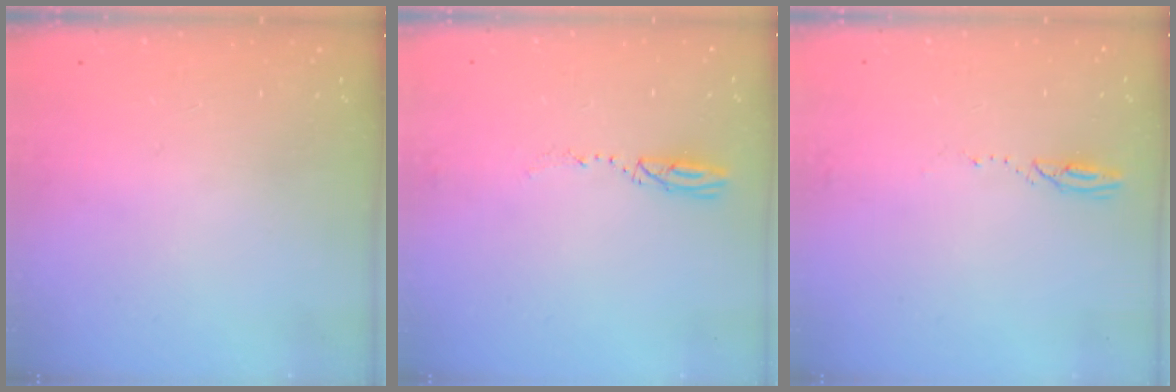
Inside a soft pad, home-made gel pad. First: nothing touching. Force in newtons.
{"total": 3.4, "press": 3.2, "slide": 1.3}
{"total": 2.3, "press": 2.3, "slide": 0.3}